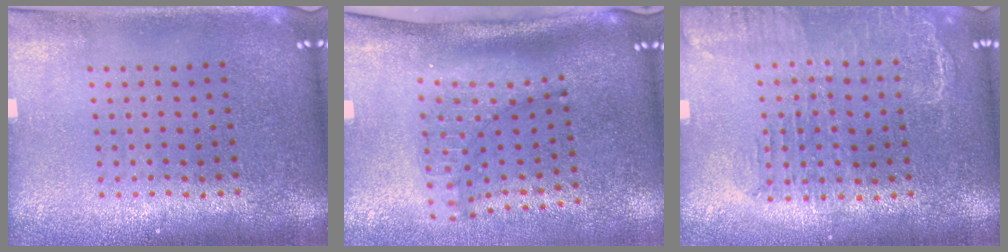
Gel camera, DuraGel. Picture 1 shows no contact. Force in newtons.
{"total": 1.9, "press": 1.4, "slide": 1.3}
{"total": 1.7, "press": 1.4, "slide": 0.8}